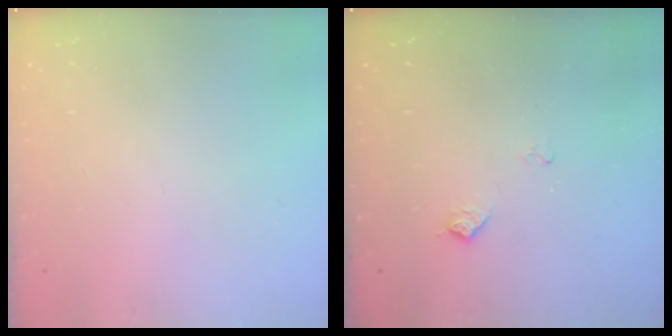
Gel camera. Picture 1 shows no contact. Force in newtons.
{"total": 6.1, "press": 6.1, "slide": 0.8}